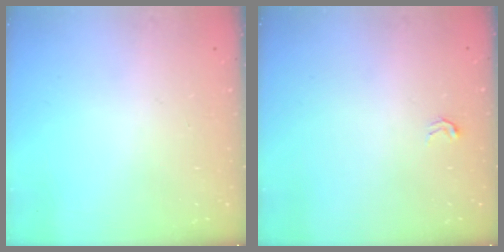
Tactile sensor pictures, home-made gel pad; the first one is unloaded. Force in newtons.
{"total": 2.5, "press": 2.5, "slide": 0.5}